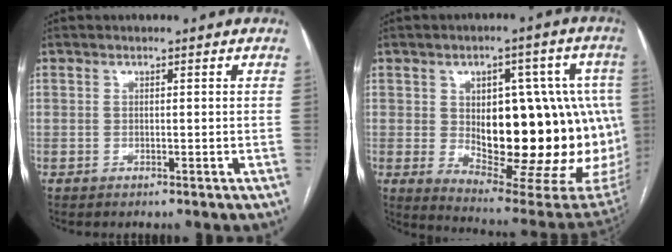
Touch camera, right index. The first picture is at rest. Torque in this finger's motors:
{"motor_torque": [2.06, 0.02, 1.04, 0.17]}